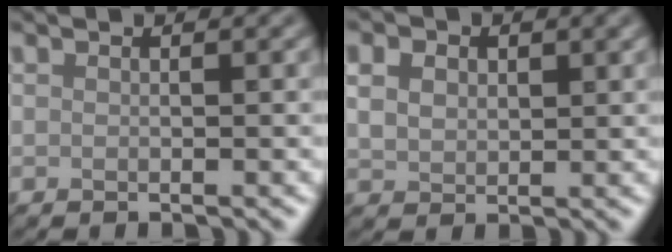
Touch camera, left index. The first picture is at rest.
{"total": 3.0, "force": [1.2, 2.2, 1.6], "torque": [-0.033, 0.003, 0.016]}